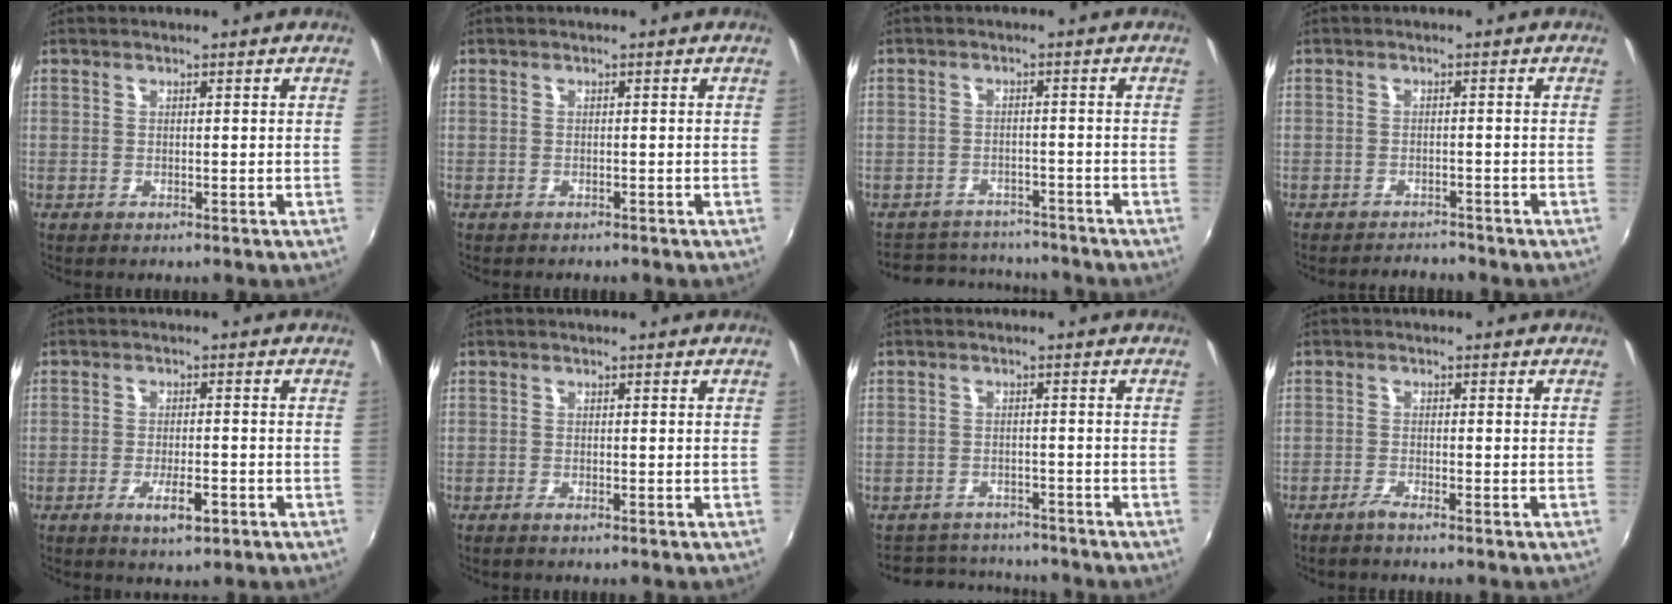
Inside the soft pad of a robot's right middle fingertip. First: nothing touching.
{"total": 0.7, "force": [-0.7, 0.3, 0.1], "torque": [-0.004, -0.001, -0.010]}
{"total": 9.0, "force": [-8.0, 3.9, 1.3], "torque": [-0.044, 0.028, -0.112]}
{"total": 4.0, "force": [-3.9, 0.9, 0.4], "torque": [-0.020, 0.000, -0.058]}
{"total": 4.5, "force": [-2.4, 1.4, 3.6], "torque": [-0.075, -0.008, -0.040]}
{"total": 1.0, "force": [-0.9, 0.0, 0.6], "torque": [-0.012, -0.003, -0.018]}
{"total": 7.2, "force": [-6.6, 3.0, 0.6], "torque": [-0.026, 0.023, -0.098]}
{"total": 2.0, "force": [-1.7, -0.1, 1.0], "torque": [-0.033, -0.002, -0.036]}